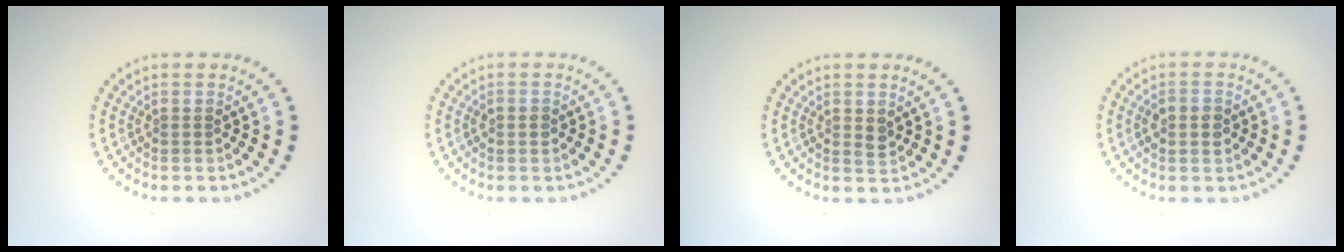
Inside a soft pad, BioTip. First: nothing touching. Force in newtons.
{"total": 1.3, "press": 1.3, "slide": 0.1}
{"total": 1.1, "press": 1.0, "slide": 0.3}
{"total": 2.6, "press": 2.6, "slide": 0.2}